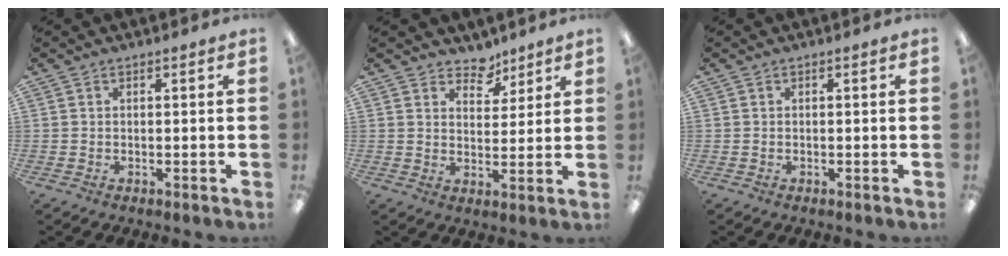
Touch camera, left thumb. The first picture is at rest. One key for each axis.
{"total": 6.2, "fx": 5.1, "fy": 3.5, "fz": 1.1, "tx": -0.009, "ty": -0.033, "tz": 0.090}
{"total": 0.0}